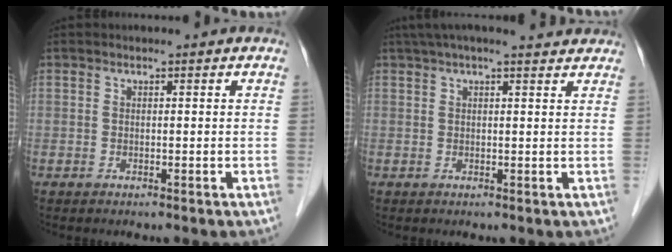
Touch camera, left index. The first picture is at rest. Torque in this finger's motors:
{"motor_torque": [0.31, -0.44, -0.06, -0.11]}